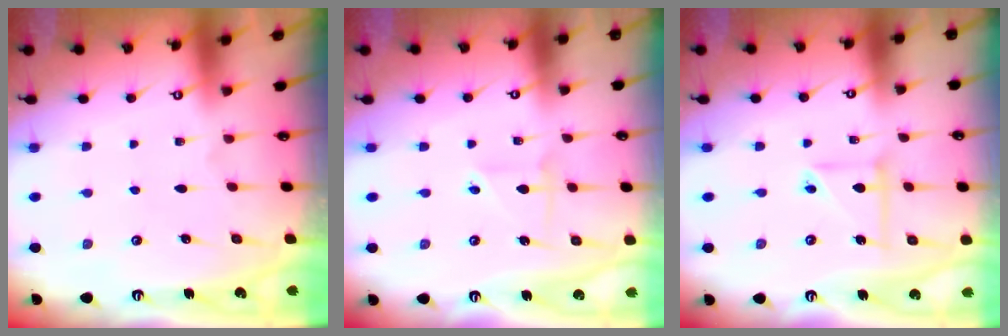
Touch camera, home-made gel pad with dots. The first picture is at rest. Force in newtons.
{"total": 3.1, "press": 3.0, "slide": 0.9}
{"total": 5.1, "press": 5.0, "slide": 0.5}